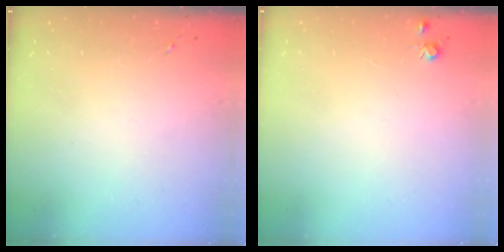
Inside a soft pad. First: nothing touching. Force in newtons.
{"total": 5.4, "press": 5.3, "slide": 0.7}